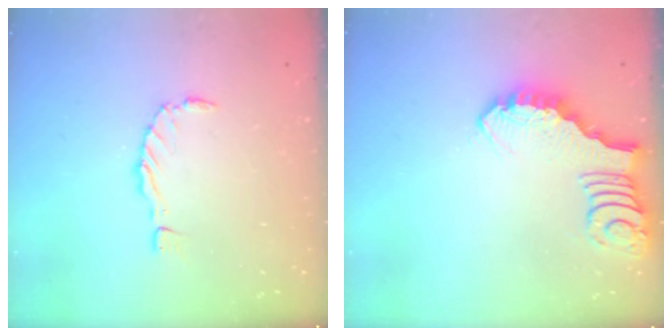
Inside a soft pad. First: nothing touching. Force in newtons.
{"total": 2.4, "press": 2.4, "slide": 0.3}